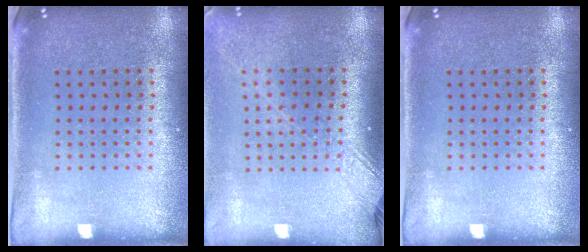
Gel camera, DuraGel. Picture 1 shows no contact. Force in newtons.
{"total": 1.8, "press": 1.4, "slide": 1.2}
{"total": 0.0}